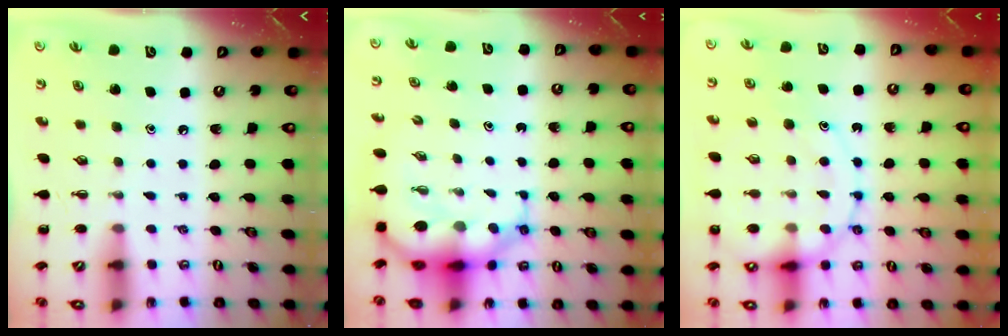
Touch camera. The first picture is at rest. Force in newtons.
{"total": 8.4, "press": 8.1, "slide": 2.2}
{"total": 15.5, "press": 15.2, "slide": 3.0}